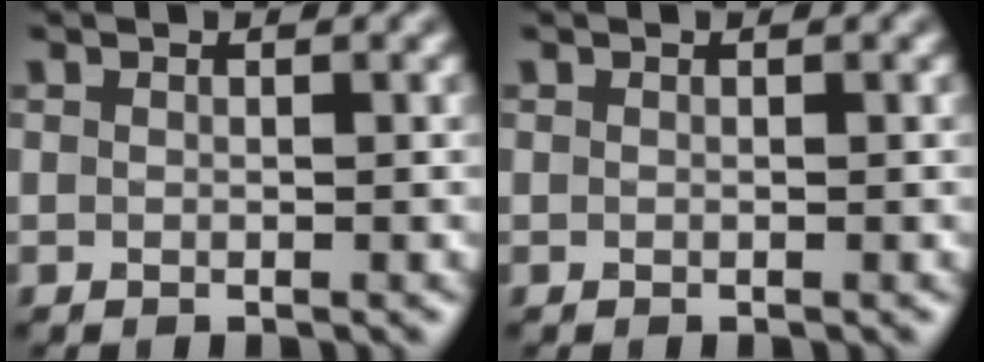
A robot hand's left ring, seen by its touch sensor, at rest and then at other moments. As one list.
[{"total": 0.0}]